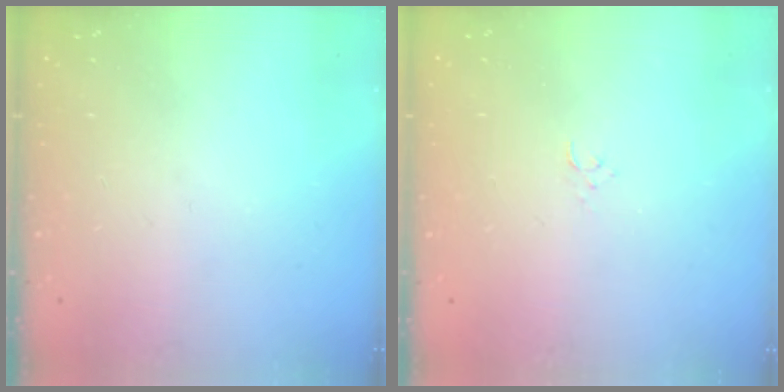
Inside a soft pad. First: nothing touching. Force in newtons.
{"total": 2.4, "press": 2.4, "slide": 0.3}